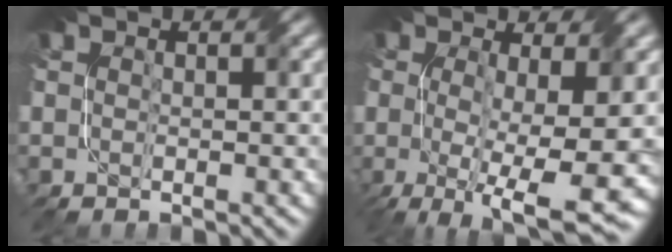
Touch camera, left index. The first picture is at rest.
{"total": 9.5, "force": [-1.5, 2.9, 8.9], "torque": [-0.137, -0.016, -0.015]}